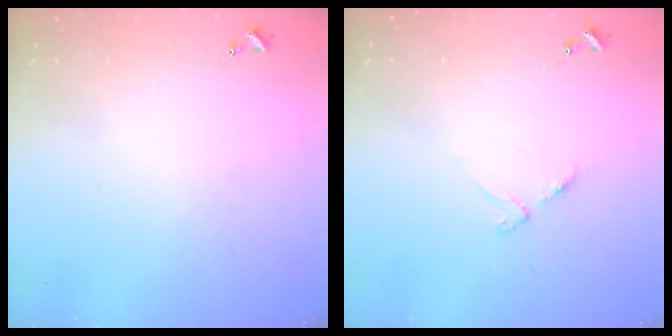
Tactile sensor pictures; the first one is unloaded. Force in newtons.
{"total": 3.5, "press": 3.5, "slide": 0.4}